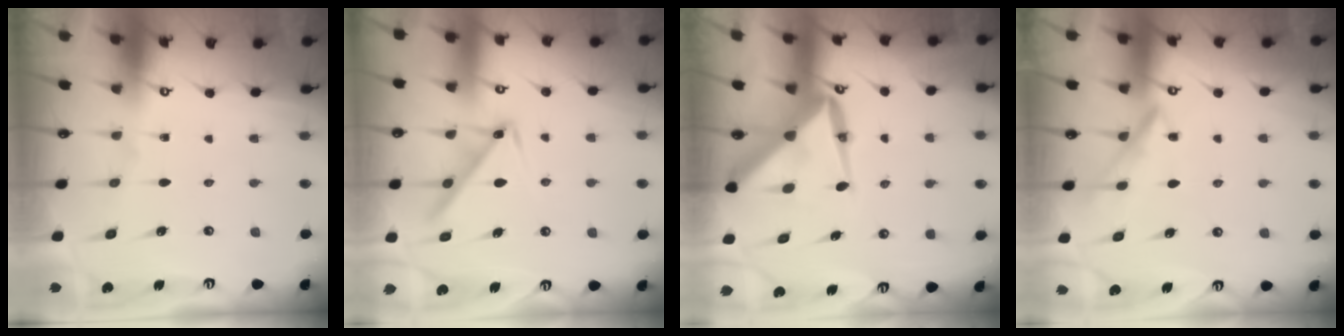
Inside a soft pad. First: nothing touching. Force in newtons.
{"total": 9.7, "press": 9.7, "slide": 0.1}
{"total": 11.4, "press": 11.3, "slide": 1.1}
{"total": 8.0, "press": 7.9, "slide": 0.7}